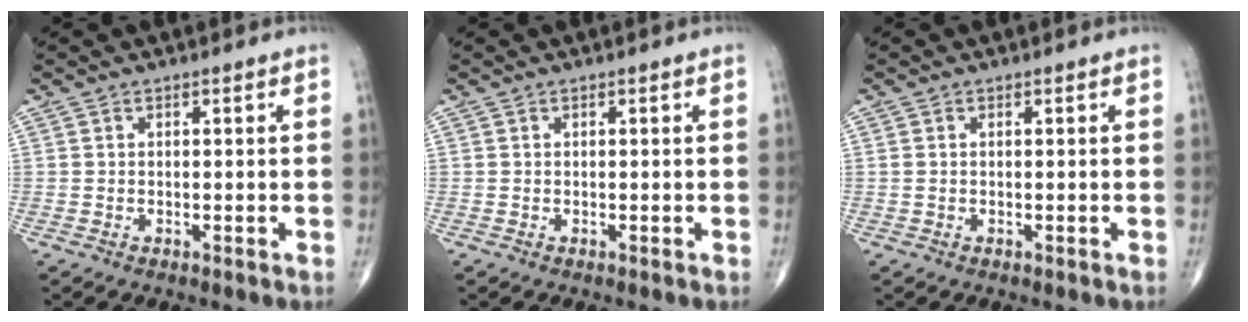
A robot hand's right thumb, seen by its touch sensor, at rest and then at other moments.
{"total": 0.0}
{"total": 0.6, "force": [0.1, 0.4, 0.5], "torque": [-0.018, 0.011, 0.008]}